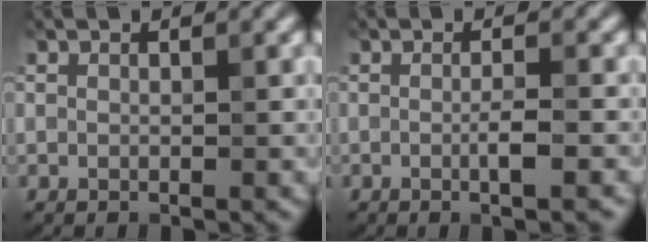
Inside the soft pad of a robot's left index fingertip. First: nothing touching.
{"total": 1.9, "force": [-0.5, 0.0, 1.9], "torque": [-0.036, 0.003, -0.010]}